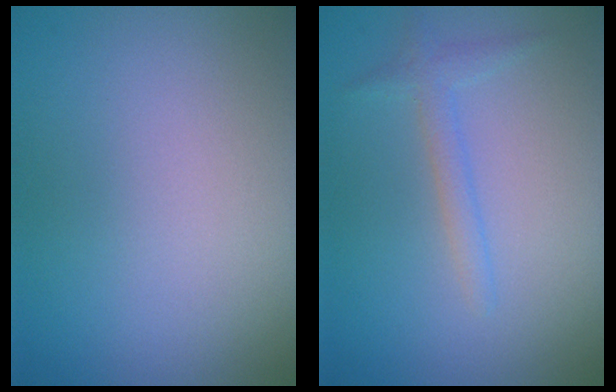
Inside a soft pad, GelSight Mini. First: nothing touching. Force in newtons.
{"total": 1.6, "press": 1.6, "slide": 0.1}